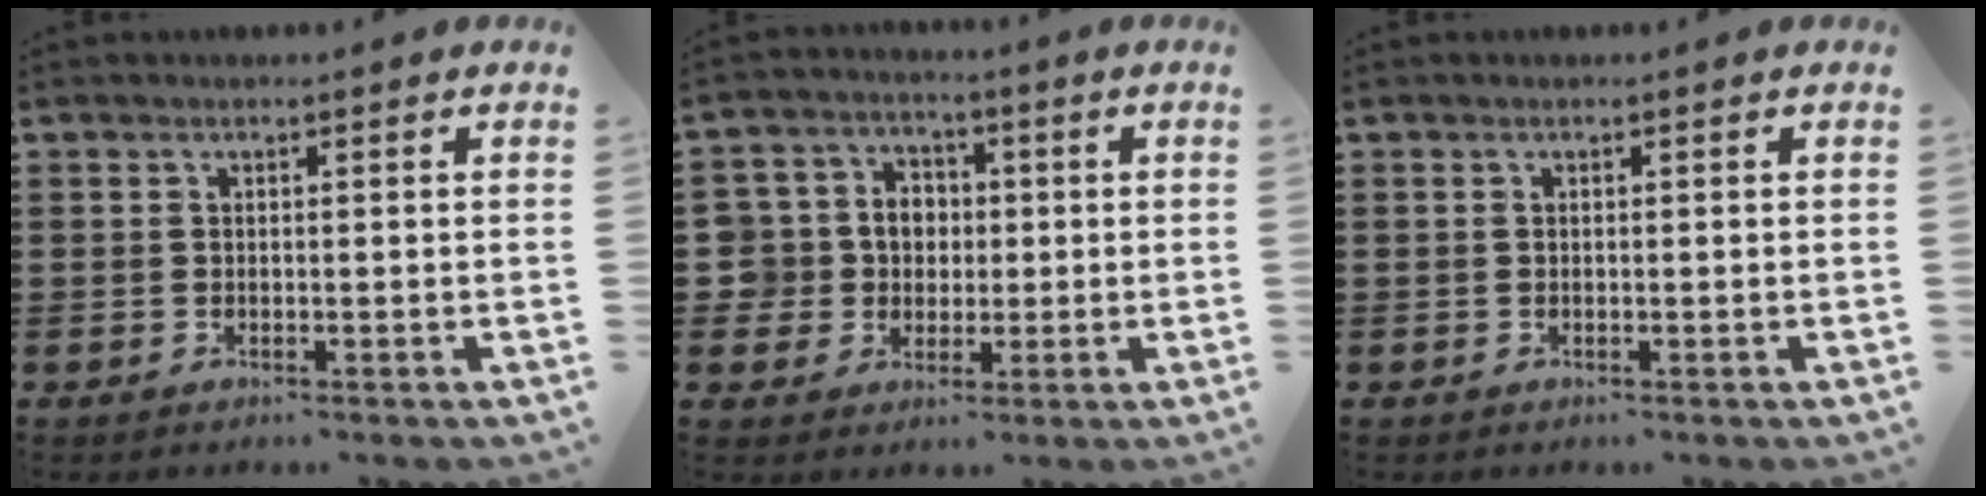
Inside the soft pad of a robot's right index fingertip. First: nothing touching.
{"total": 6.6, "force": [0.3, 6.5, 1.1], "torque": [-0.058, 0.015, 0.007]}
{"total": 0.0}